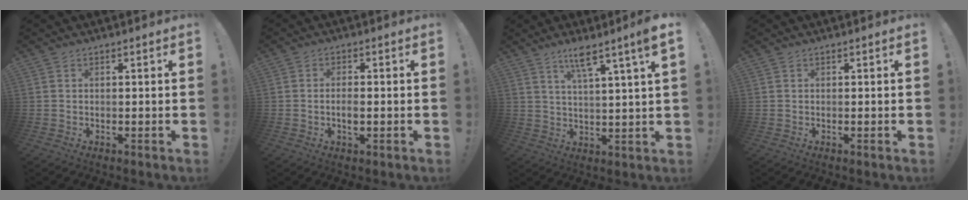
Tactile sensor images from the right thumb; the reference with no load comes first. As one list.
[{"total": 2.9, "force": [-0.6, 1.3, 2.5], "torque": [-0.043, -0.001, -0.015]}, {"total": 8.1, "force": [4.9, 0.0, 6.4], "torque": [-0.108, -0.018, 0.075]}, {"total": 0.0}]